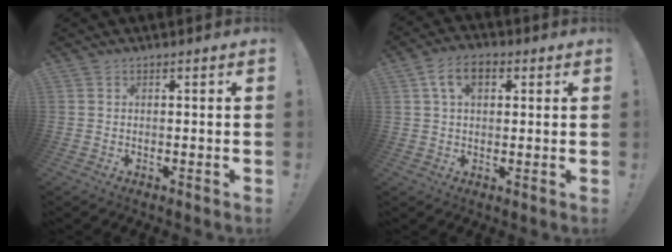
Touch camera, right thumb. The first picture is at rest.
{"total": 7.7, "force": [2.6, 4.5, 5.6], "torque": [-0.088, 0.007, 0.046]}